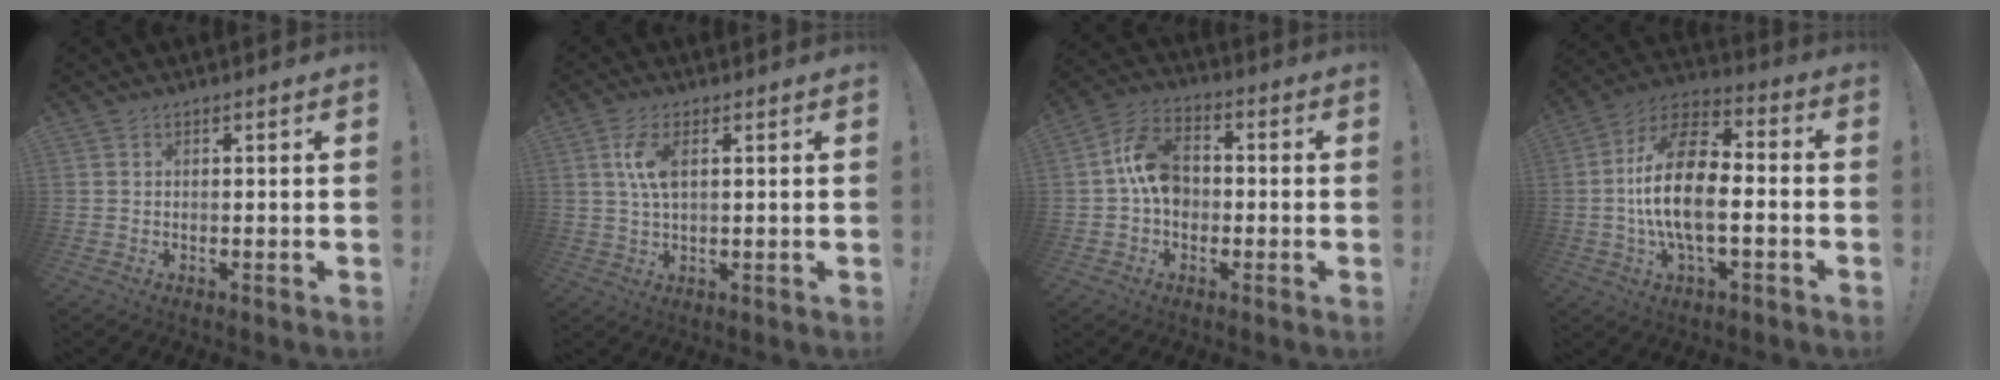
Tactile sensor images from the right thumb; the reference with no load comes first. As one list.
[{"total": 6.6, "force": [1.7, 2.8, 5.8], "torque": [-0.115, -0.005, 0.024]}, {"total": 11.7, "force": [-0.5, 8.7, 7.8], "torque": [-0.131, 0.017, -0.003]}, {"total": 18.7, "force": [-2.1, 9.5, 16.0], "torque": [-0.290, 0.018, -0.035]}]